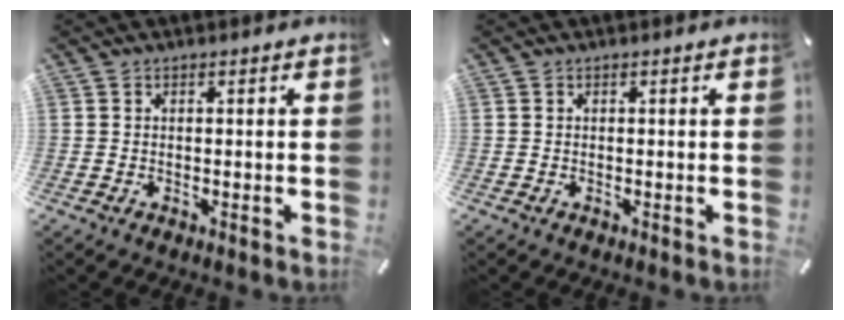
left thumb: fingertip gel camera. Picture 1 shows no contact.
{"total": 0.0}